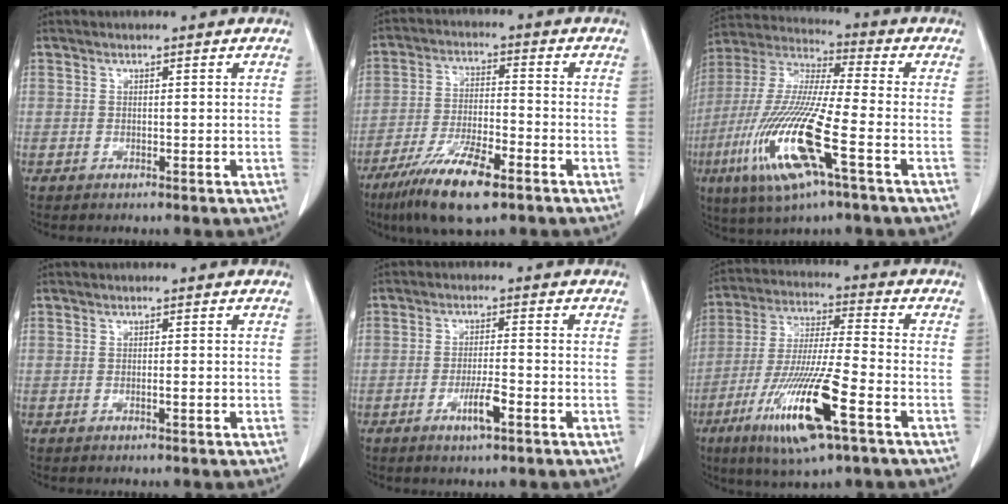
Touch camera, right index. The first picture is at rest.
{"total": 11.4, "force": [-7.1, 2.3, 8.6], "torque": [-0.167, -0.021, -0.124]}
{"total": 17.7, "force": [-6.2, 1.7, 16.5], "torque": [-0.355, -0.023, -0.120]}
{"total": 0.8, "force": [-0.3, 0.1, 0.8], "torque": [-0.014, 0.000, -0.004]}
{"total": 4.3, "force": [-2.0, 0.4, 3.7], "torque": [-0.070, -0.003, -0.038]}
{"total": 16.1, "force": [-7.2, 1.2, 14.4], "torque": [-0.292, -0.030, -0.130]}